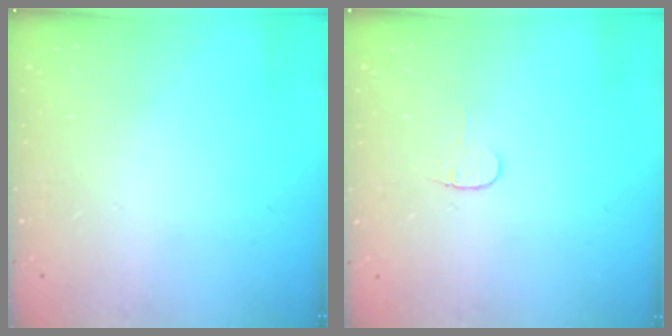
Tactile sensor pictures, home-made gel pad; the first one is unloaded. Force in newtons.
{"total": 3.4, "press": 3.4, "slide": 0.4}